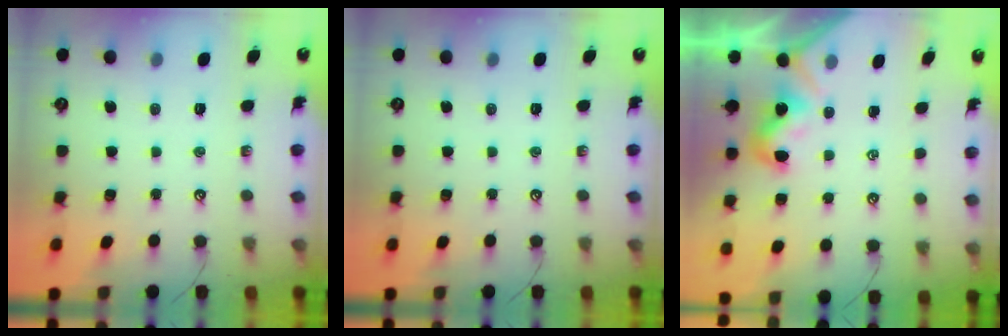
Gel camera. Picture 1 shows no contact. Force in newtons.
{"total": 0.0}
{"total": 1.7, "press": 1.7, "slide": 0.1}